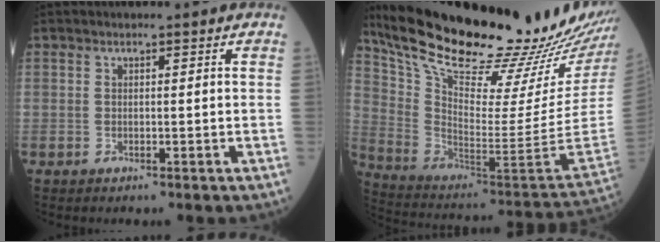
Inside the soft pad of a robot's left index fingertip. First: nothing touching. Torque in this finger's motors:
{"motor_torque": [0.75, -1.39, 0.35, 0.04]}